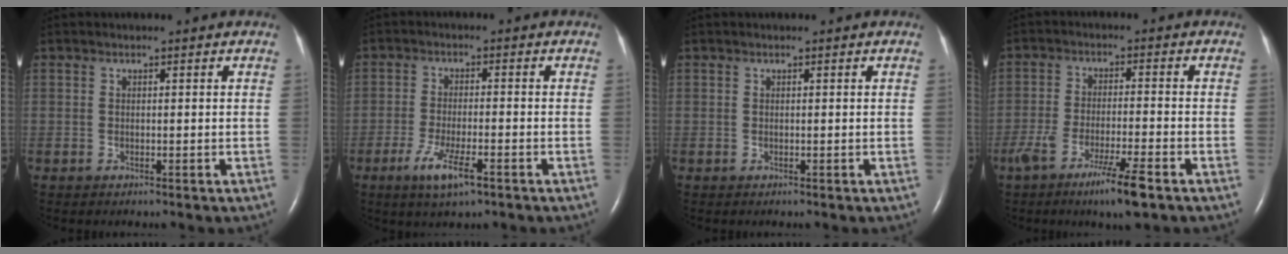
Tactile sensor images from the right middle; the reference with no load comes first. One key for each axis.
{"total": 6.2, "fx": -3.4, "fy": 0.9, "fz": 5.1, "tx": -0.104, "ty": -0.011, "tz": -0.057}
{"total": 0.0}
{"total": 8.3, "fx": -5.2, "fy": 0.2, "fz": 6.4, "tx": -0.120, "ty": -0.018, "tz": -0.090}